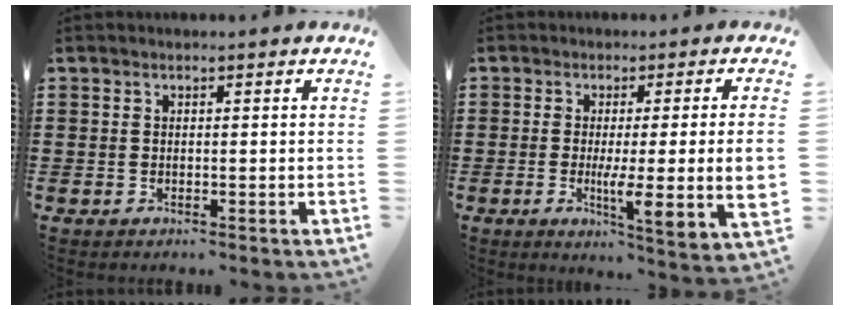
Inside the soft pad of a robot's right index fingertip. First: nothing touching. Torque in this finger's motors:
{"motor_torque": [0.47, -0.28, 0.36, 0.07]}